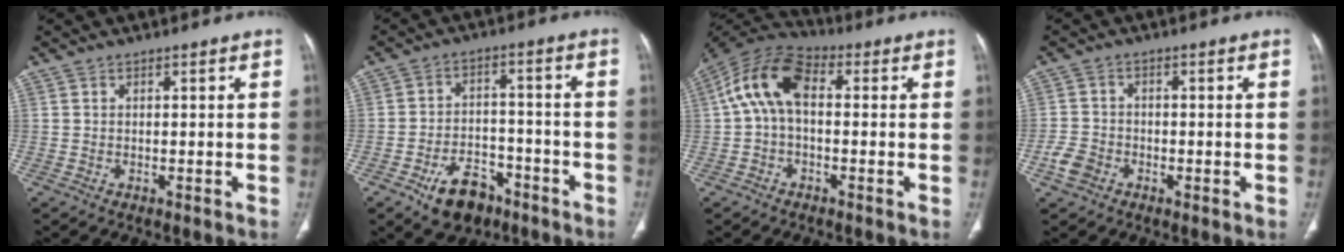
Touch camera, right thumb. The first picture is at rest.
{"total": 9.9, "force": [-5.9, 6.1, 5.0], "torque": [-0.057, 0.039, -0.089]}
{"total": 11.3, "force": [1.0, 6.6, 9.1], "torque": [-0.170, 0.035, 0.004]}
{"total": 4.1, "force": [-1.9, 3.1, 1.9], "torque": [-0.032, 0.011, -0.038]}